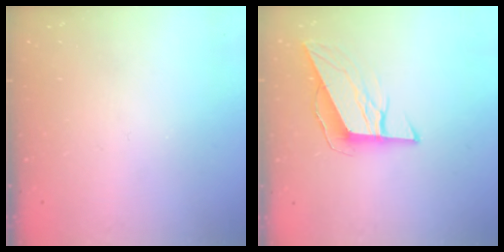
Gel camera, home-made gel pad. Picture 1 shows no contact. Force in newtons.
{"total": 9.5, "press": 9.3, "slide": 1.9}